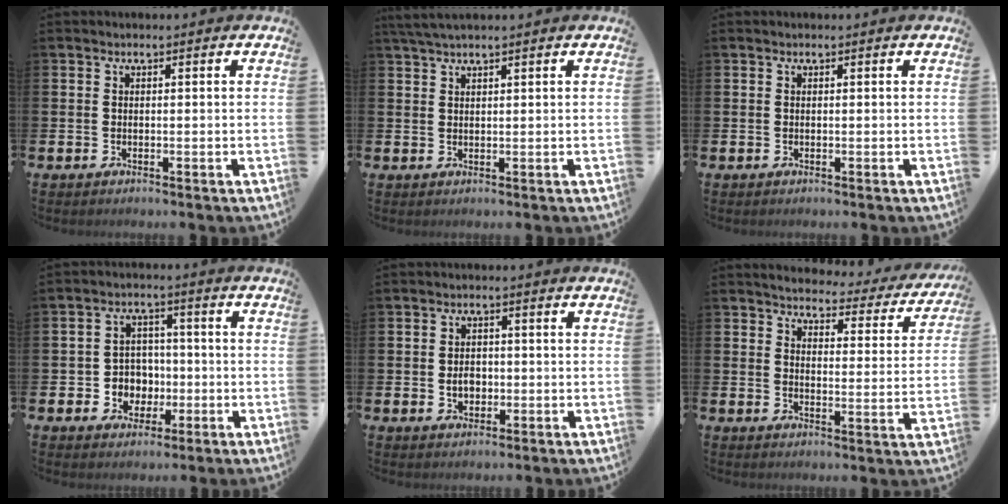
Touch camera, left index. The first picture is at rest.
{"total": 2.3, "force": [2.0, 0.1, 1.2], "torque": [-0.029, 0.002, 0.037]}
{"total": 0.0}
{"total": 4.6, "force": [-0.4, 4.5, 0.8], "torque": [-0.031, 0.005, -0.013]}
{"total": 2.6, "force": [-0.4, 2.0, 1.5], "torque": [-0.013, -0.002, -0.014]}
{"total": 3.4, "force": [3.2, 0.9, 0.6], "torque": [-0.025, -0.032, 0.046]}